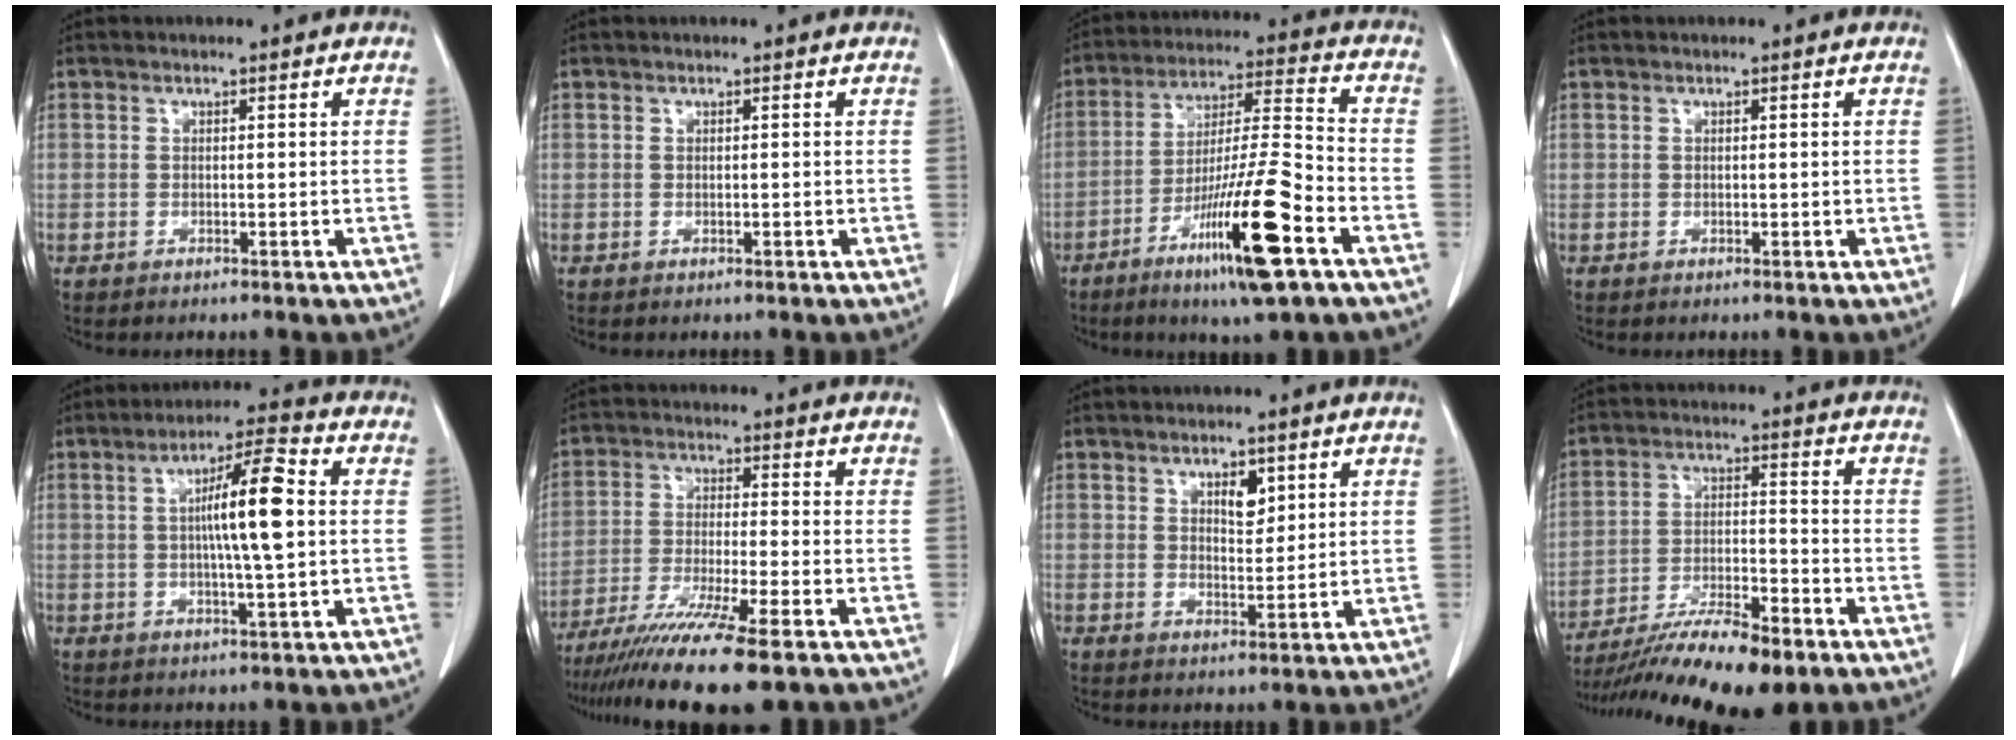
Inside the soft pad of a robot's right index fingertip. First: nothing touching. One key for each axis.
{"total": 0.0}
{"total": 17.6, "fx": -8.6, "fy": 0.6, "fz": 15.3, "tx": -0.279, "ty": -0.025, "tz": -0.148}
{"total": 0.0}
{"total": 9.7, "fx": 1.0, "fy": 0.5, "fz": 9.6, "tx": -0.163, "ty": 0.008, "tz": 0.012}
{"total": 12.6, "fx": -9.2, "fy": -0.7, "fz": 8.5, "tx": -0.150, "ty": -0.035, "tz": -0.154}
{"total": 3.6, "fx": 1.9, "fy": 1.6, "fz": 2.6, "tx": -0.039, "ty": -0.004, "tz": 0.031}
{"total": 13.9, "fx": -10.7, "fy": 1.7, "fz": 8.7, "tx": -0.152, "ty": -0.016, "tz": -0.183}